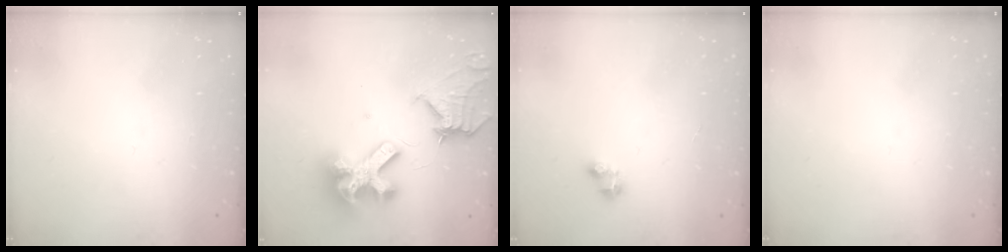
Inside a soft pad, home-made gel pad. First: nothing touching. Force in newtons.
{"total": 17.9, "press": 17.8, "slide": 2.2}
{"total": 2.4, "press": 2.4, "slide": 0.3}
{"total": 0.0}